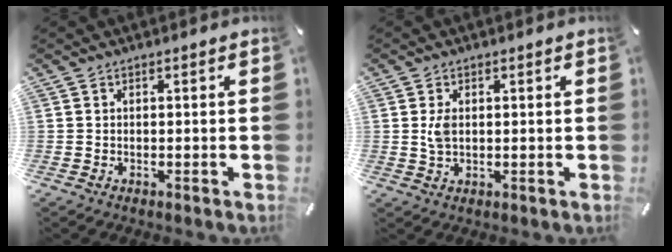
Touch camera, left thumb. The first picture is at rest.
{"total": 3.3, "force": [0.6, 2.1, 2.6], "torque": [-0.054, -0.001, 0.006]}